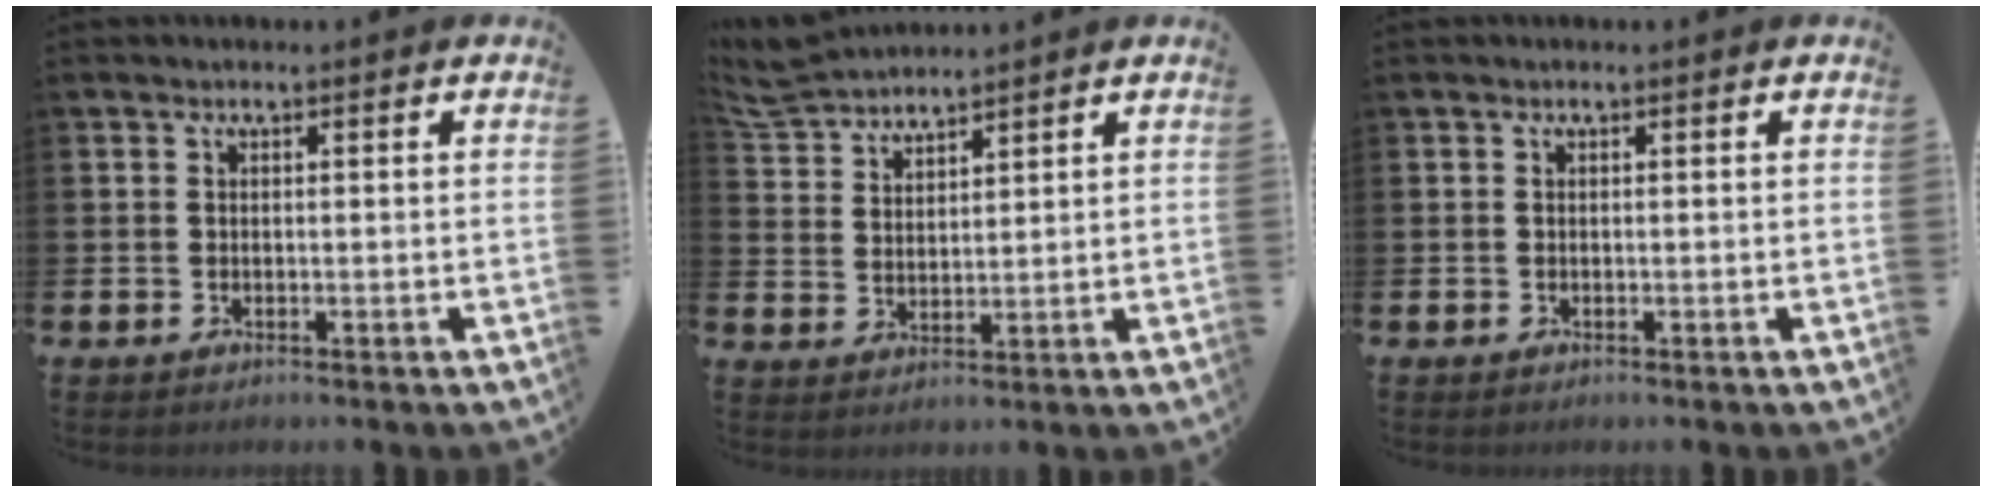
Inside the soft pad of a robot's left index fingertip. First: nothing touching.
{"total": 5.1, "force": [5.1, 0.5, 0.3], "torque": [-0.031, -0.020, 0.096]}
{"total": 0.0}